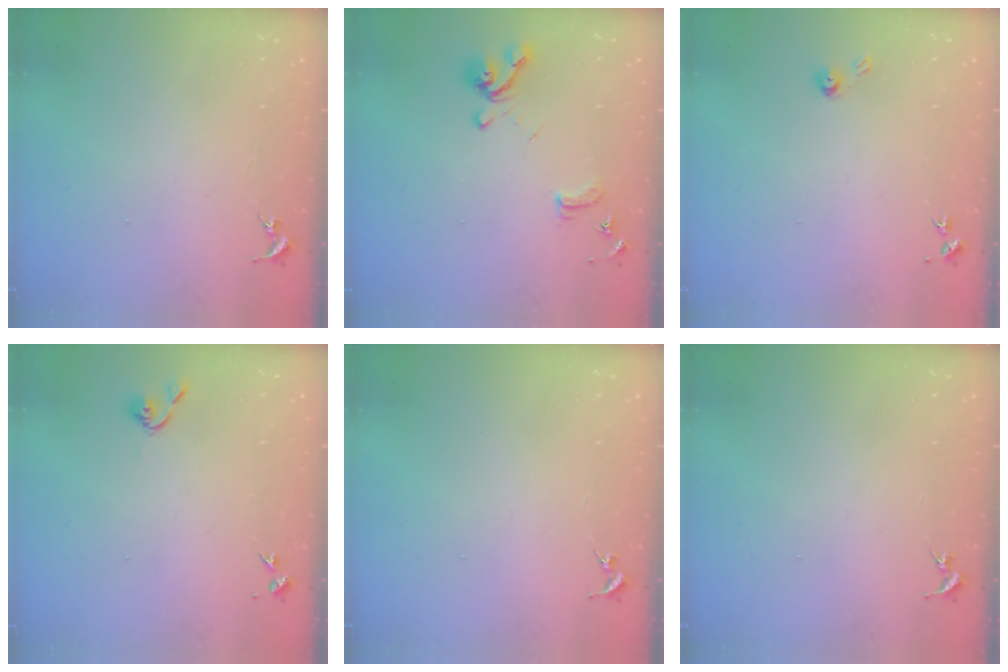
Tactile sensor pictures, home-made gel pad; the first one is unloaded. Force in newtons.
{"total": 12.8, "press": 12.7, "slide": 1.4}
{"total": 4.0, "press": 4.0, "slide": 0.4}
{"total": 3.7, "press": 3.6, "slide": 0.7}
{"total": 0.0}
{"total": 0.0}